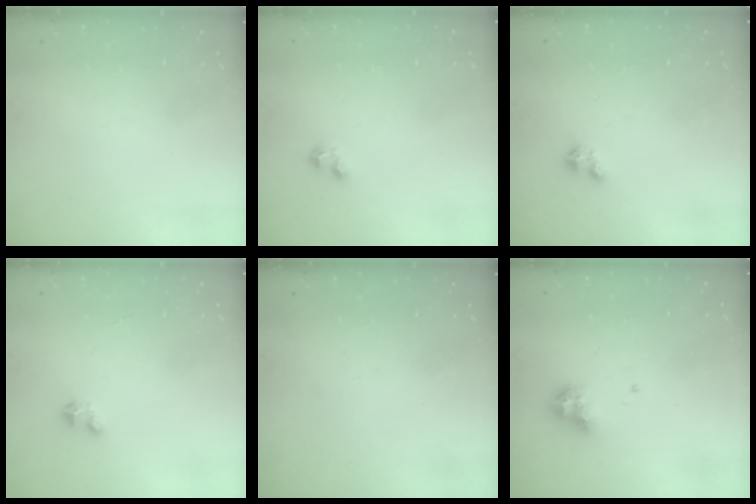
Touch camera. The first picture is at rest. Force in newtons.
{"total": 1.7, "press": 1.6, "slide": 0.6}
{"total": 2.7, "press": 2.7, "slide": 0.4}
{"total": 2.8, "press": 2.8, "slide": 0.1}
{"total": 0.0}
{"total": 8.5, "press": 8.4, "slide": 0.9}